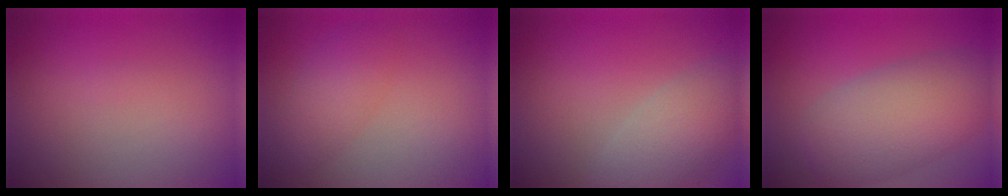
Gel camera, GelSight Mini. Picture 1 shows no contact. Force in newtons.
{"total": 2.7, "press": 2.7, "slide": 0.2}
{"total": 4.1, "press": 4.0, "slide": 0.4}
{"total": 7.3, "press": 7.3, "slide": 0.4}